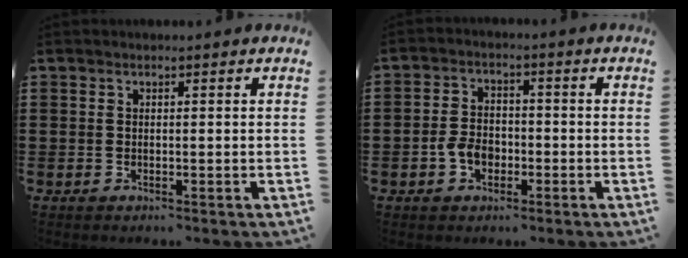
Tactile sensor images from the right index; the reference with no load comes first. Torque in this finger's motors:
{"motor_torque": [1.06, 1.08, 0.32, 0.09]}